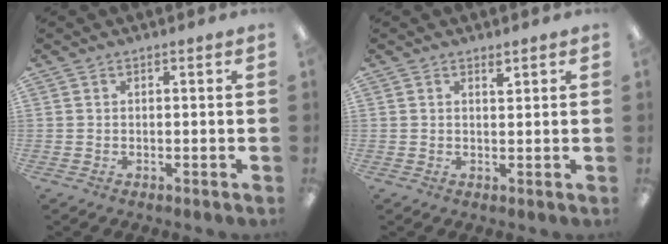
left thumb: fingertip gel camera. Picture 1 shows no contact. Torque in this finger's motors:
{"motor_torque": [0.36, 0.01, 0.44, -0.05, 0.03]}